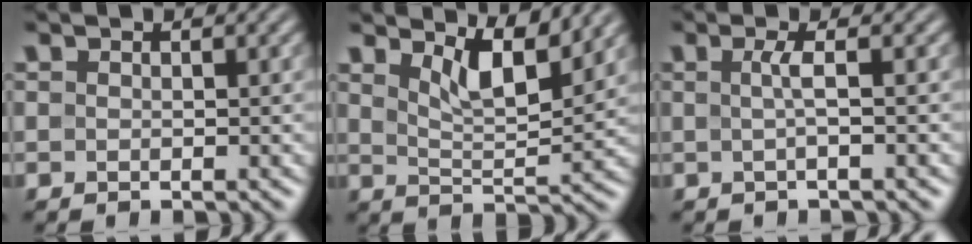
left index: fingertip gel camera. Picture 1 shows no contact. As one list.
[{"total": 4.3, "force": [3.0, 1.1, 2.8], "torque": [-0.060, -0.009, 0.049]}, {"total": 1.4, "force": [-0.1, 0.1, 1.4], "torque": [-0.032, 0.002, -0.004]}]